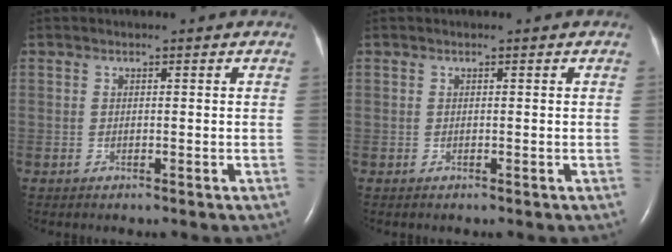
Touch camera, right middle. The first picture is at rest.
{"total": 0.0}